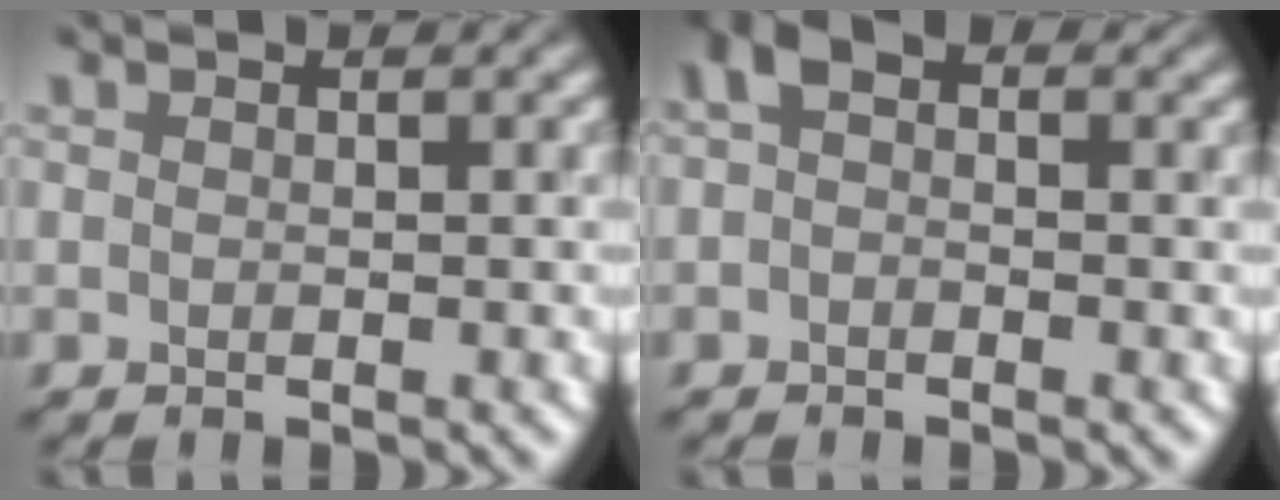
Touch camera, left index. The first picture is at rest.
{"total": 1.8, "force": [0.3, 1.2, 1.4], "torque": [-0.023, 0.015, -0.003]}